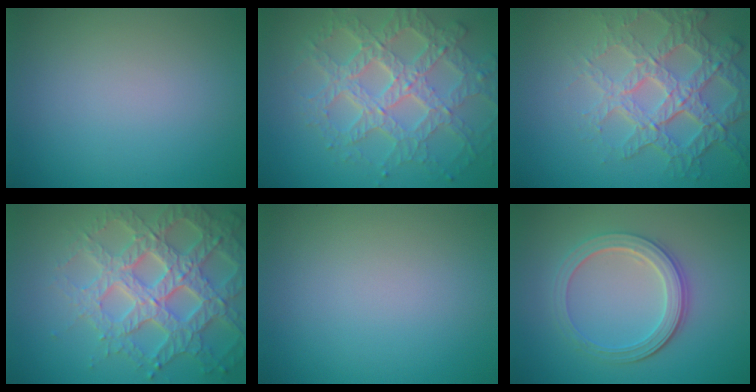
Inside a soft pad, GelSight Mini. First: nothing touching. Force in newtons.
{"total": 7.8, "press": 5.6, "slide": 5.3}
{"total": 6.4, "press": 5.1, "slide": 3.8}
{"total": 7.0, "press": 6.8, "slide": 1.7}
{"total": 0.0}
{"total": 4.2, "press": 3.5, "slide": 2.3}